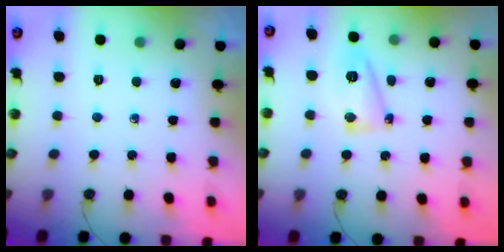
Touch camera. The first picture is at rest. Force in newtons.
{"total": 7.5, "press": 7.4, "slide": 1.2}